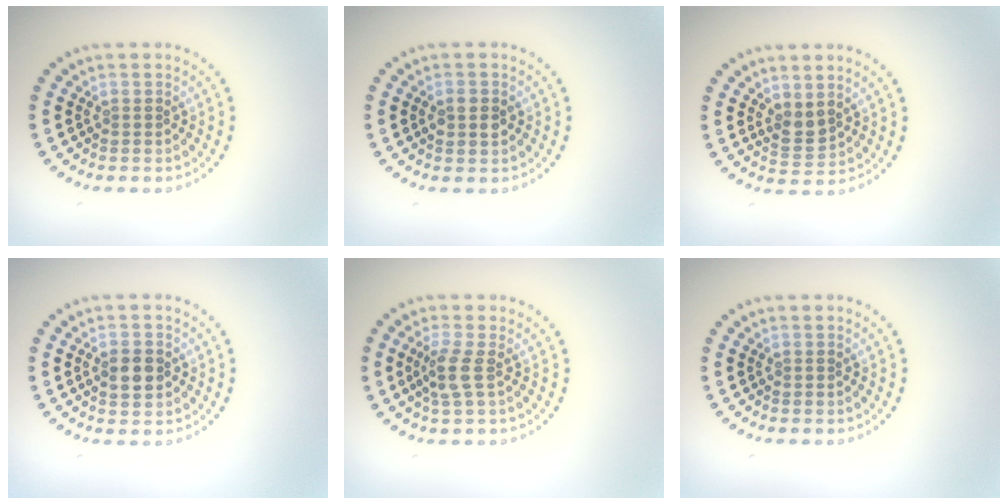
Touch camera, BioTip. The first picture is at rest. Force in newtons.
{"total": 2.3, "press": 2.3, "slide": 0.1}
{"total": 1.8, "press": 1.5, "slide": 1.0}
{"total": 3.0, "press": 3.0, "slide": 0.1}
{"total": 2.3, "press": 2.0, "slide": 1.1}
{"total": 0.0}